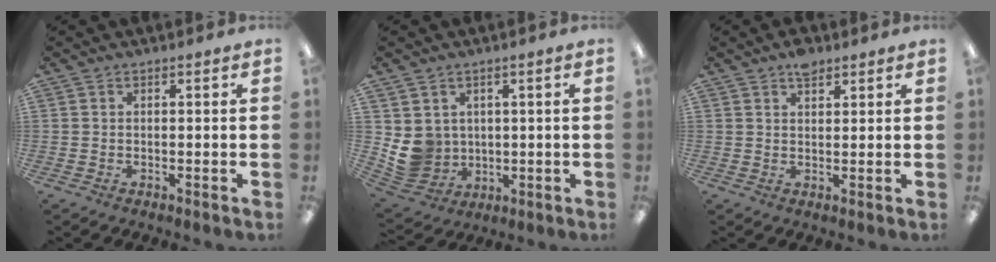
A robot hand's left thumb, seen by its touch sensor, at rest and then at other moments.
{"total": 7.3, "force": [1.6, 6.9, 1.8], "torque": [-0.059, -0.017, 0.040]}
{"total": 3.4, "force": [2.6, 1.5, 1.5], "torque": [-0.018, -0.007, 0.044]}